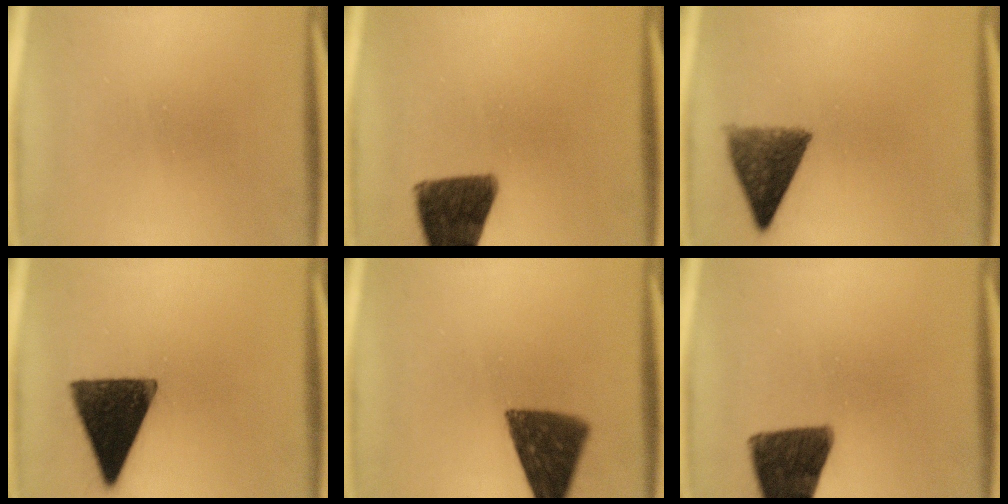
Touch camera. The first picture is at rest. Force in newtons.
{"total": 12.4}
{"total": 8.6}
{"total": 14.8}
{"total": 11.3}
{"total": 13.2}